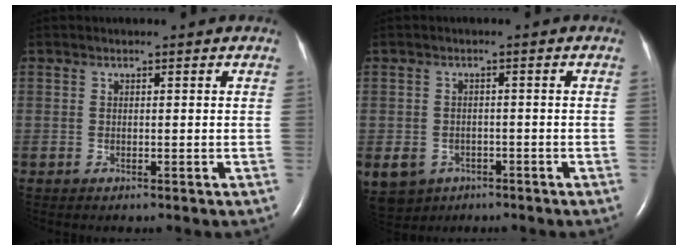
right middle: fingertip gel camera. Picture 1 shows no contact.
{"total": 9.4, "force": [-4.9, 7.5, 2.8], "torque": [-0.087, 0.001, -0.066]}